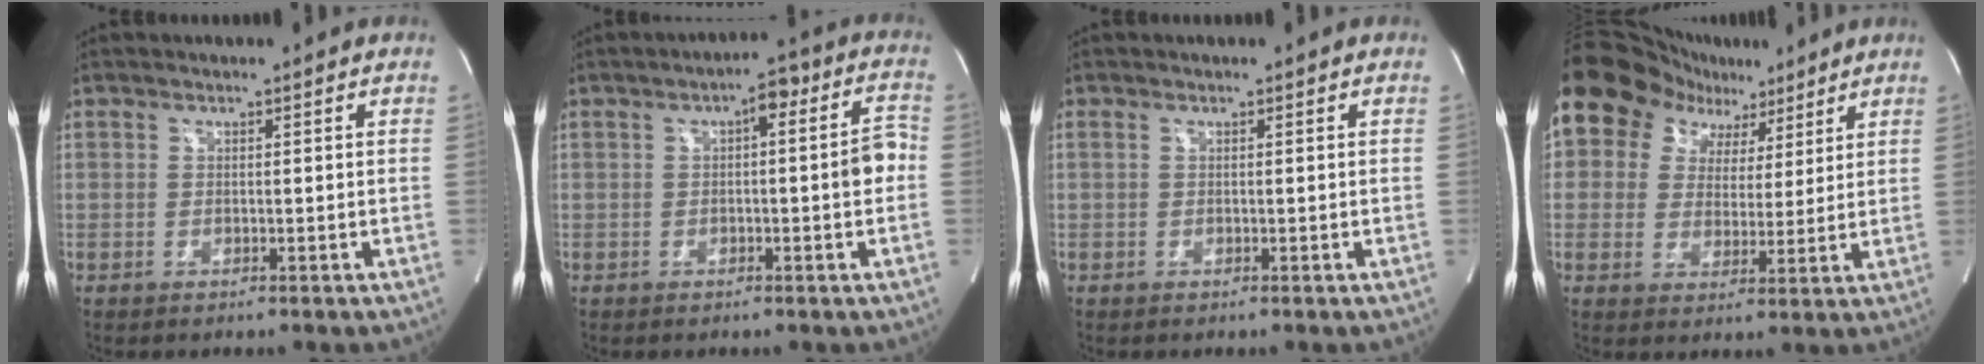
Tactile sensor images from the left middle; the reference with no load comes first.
{"total": 8.0, "force": [0.1, 1.9, 7.7], "torque": [-0.101, 0.033, -0.002]}
{"total": 0.0}
{"total": 11.7, "force": [7.7, 8.3, 3.0], "torque": [-0.036, 0.043, 0.118]}